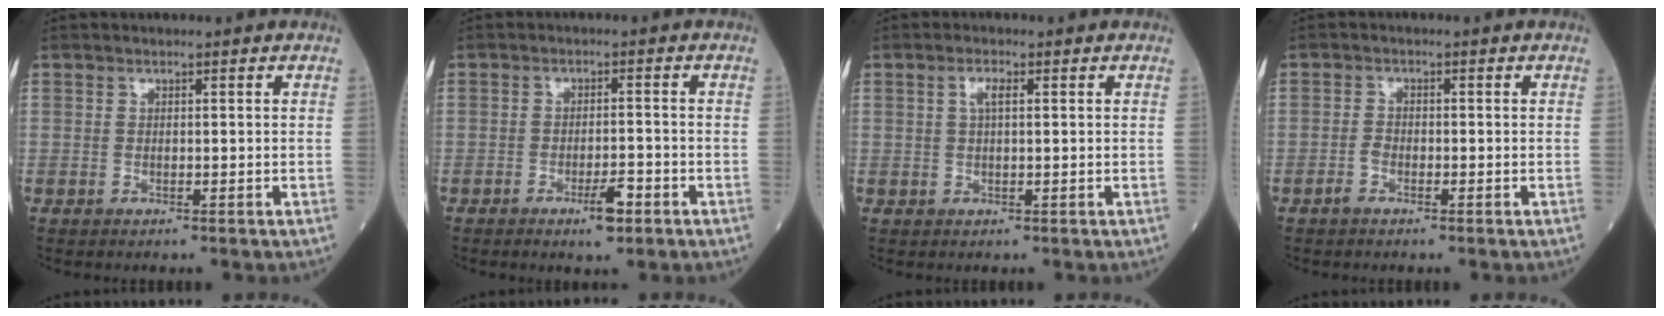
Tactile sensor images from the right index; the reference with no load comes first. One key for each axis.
{"total": 3.8, "fx": -2.2, "fy": 0.7, "fz": 3.0, "tx": -0.047, "ty": -0.001, "tz": -0.035}
{"total": 2.0, "fx": 0.6, "fy": 0.5, "fz": 1.9, "tx": -0.041, "ty": 0.006, "tz": 0.011}
{"total": 1.6, "fx": -1.0, "fy": 0.7, "fz": 1.0, "tx": -0.022, "ty": 0.001, "tz": -0.020}